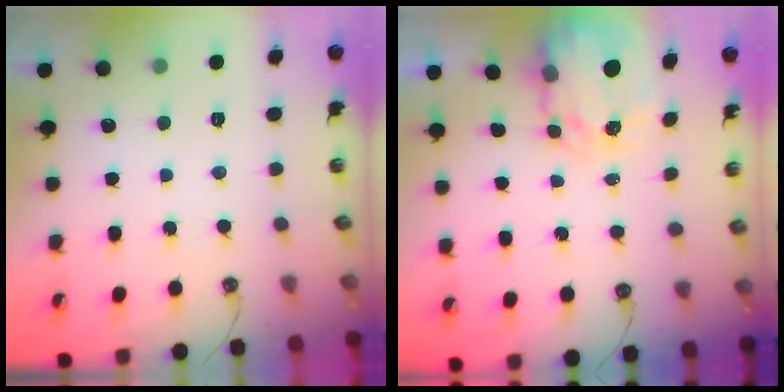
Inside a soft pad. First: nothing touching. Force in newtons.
{"total": 4.0, "press": 4.0, "slide": 0.3}